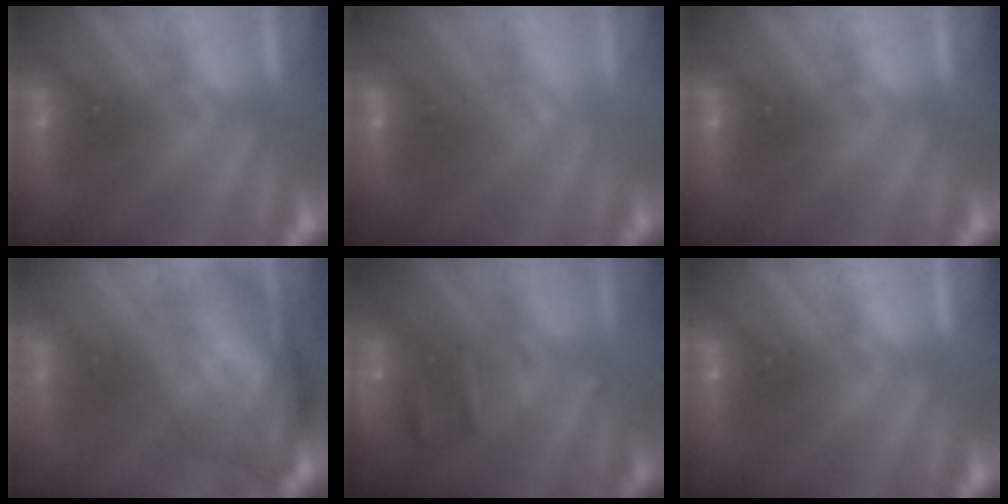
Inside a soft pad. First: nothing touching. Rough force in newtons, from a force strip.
{"total": 3.4}
{"total": 0.0}
{"total": 9.7}
{"total": 2.4}
{"total": 0.0}